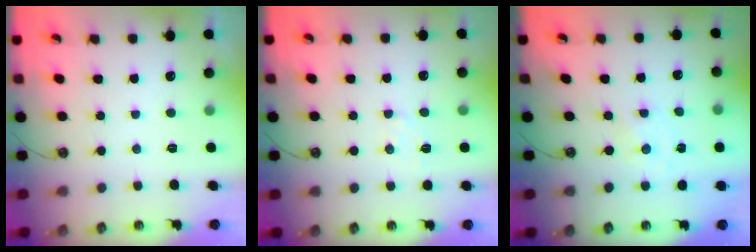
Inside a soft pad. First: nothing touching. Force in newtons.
{"total": 5.6, "press": 5.6, "slide": 0.7}
{"total": 0.0}